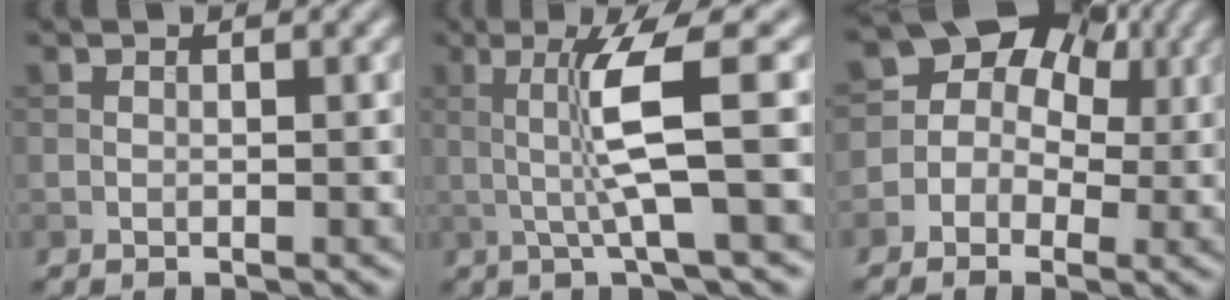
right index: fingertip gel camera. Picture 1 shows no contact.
{"total": 5.2, "force": [0.5, 0.3, 5.2], "torque": [-0.105, 0.002, 0.013]}
{"total": 8.5, "force": [1.9, 7.2, 3.9], "torque": [-0.045, 0.044, -0.024]}